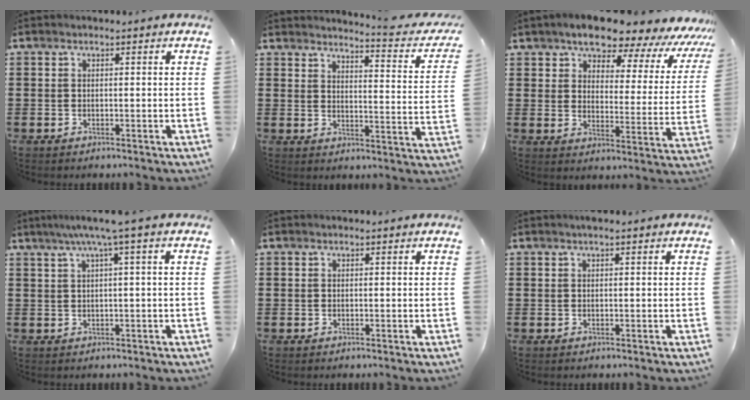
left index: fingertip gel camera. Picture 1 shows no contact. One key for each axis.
{"total": 4.1, "fx": 3.7, "fy": -0.6, "fz": 1.6, "tx": -0.035, "ty": -0.033, "tz": 0.054}
{"total": 7.6, "fx": 6.8, "fy": 1.8, "fz": 2.8, "tx": -0.064, "ty": -0.046, "tz": 0.113}
{"total": 3.7, "fx": 1.1, "fy": -0.5, "fz": 3.5, "tx": -0.068, "ty": -0.004, "tz": 0.014}
{"total": 0.0}
{"total": 0.6, "fx": 0.2, "fy": -0.1, "fz": 0.6, "tx": -0.009, "ty": -0.001, "tz": 0.005}